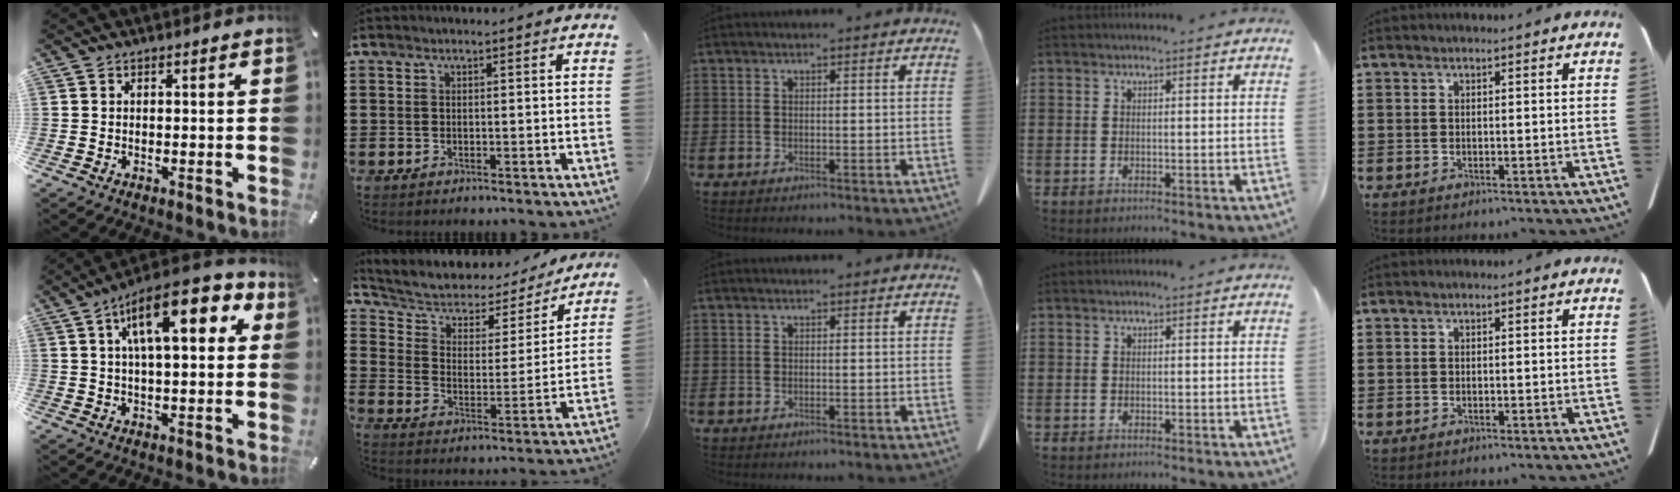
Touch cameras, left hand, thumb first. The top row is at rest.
{"thumb": {"total": 15.4, "force": [5.9, 6.1, 12.8], "torque": [-0.198, -0.011, 0.093]}, "index": {"total": 4.1, "force": [3.2, 2.3, 1.1], "torque": [-0.050, -0.027, 0.047]}}